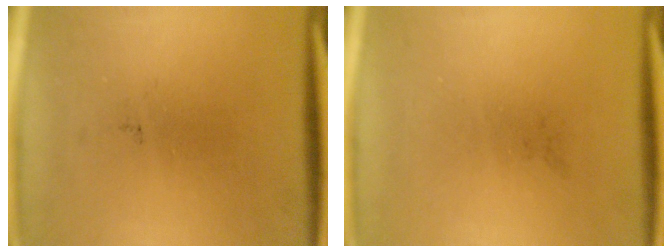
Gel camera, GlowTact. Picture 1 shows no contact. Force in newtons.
{"total": 0.0}